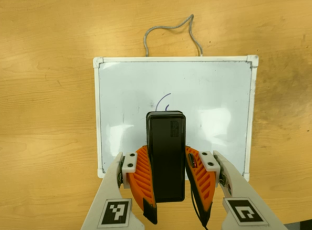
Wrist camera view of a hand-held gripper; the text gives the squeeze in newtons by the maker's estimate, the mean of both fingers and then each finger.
{"total": 6.1, "left": 5.2, "right": 7.0}